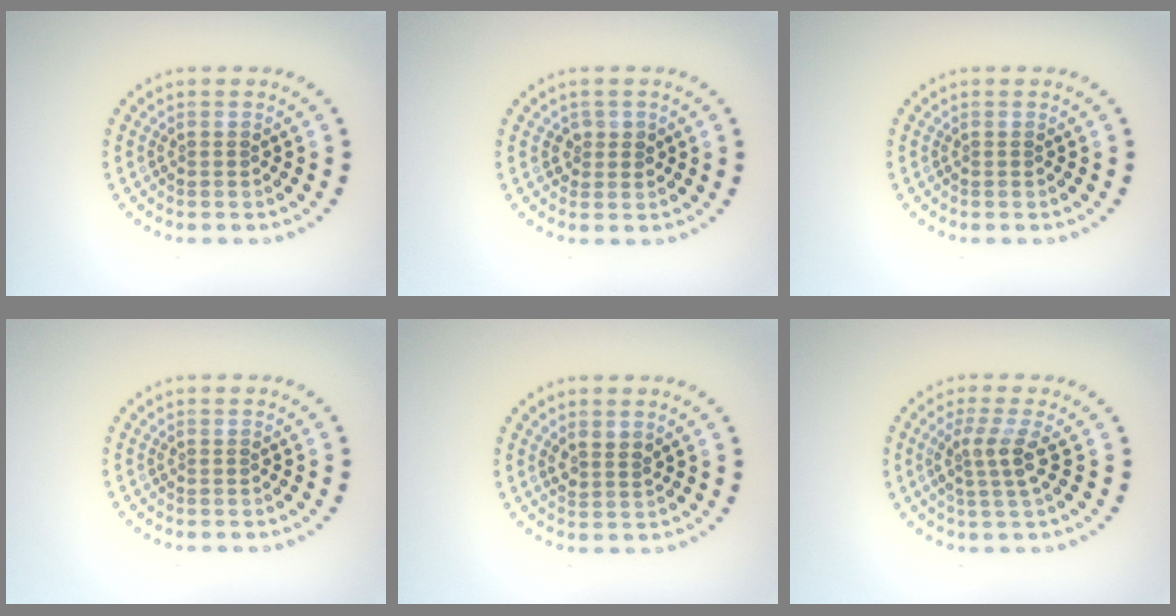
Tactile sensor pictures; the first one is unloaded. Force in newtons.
{"total": 1.4, "press": 1.3, "slide": 0.6}
{"total": 0.0}
{"total": 0.0}
{"total": 1.6, "press": 1.3, "slide": 0.9}
{"total": 2.7, "press": 2.0, "slide": 1.8}